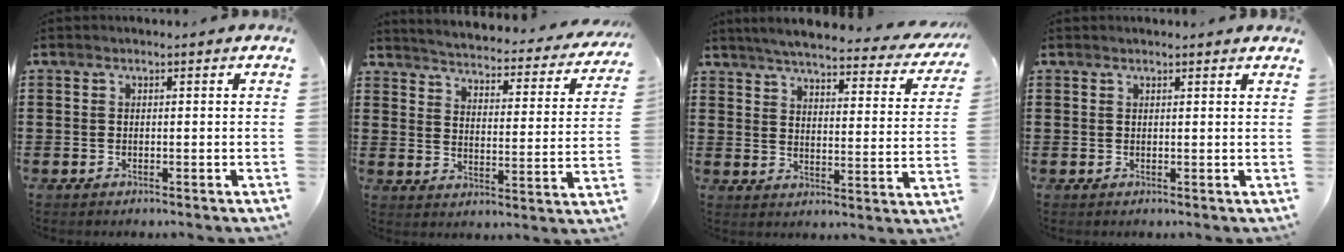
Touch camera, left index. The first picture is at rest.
{"total": 3.4, "force": [3.3, -0.4, 0.5], "torque": [-0.032, -0.034, 0.048]}
{"total": 5.0, "force": [4.5, 0.0, 2.2], "torque": [-0.063, -0.029, 0.073]}
{"total": 0.9, "force": [0.8, 0.0, 0.3], "torque": [-0.008, 0.000, 0.015]}